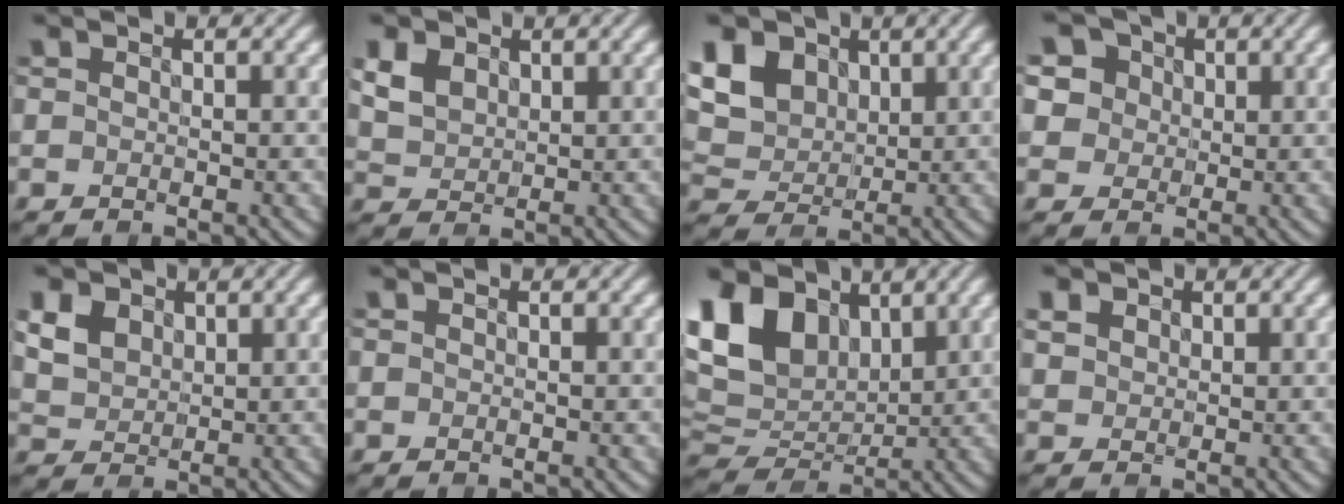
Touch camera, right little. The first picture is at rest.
{"total": 2.7, "force": [1.0, 2.1, 1.5], "torque": [-0.046, 0.000, 0.027]}
{"total": 6.5, "force": [2.8, 4.7, 3.5], "torque": [-0.107, 0.008, 0.054]}
{"total": 5.5, "force": [2.2, 4.6, 1.9], "torque": [-0.058, 0.008, 0.033]}
{"total": 3.6, "force": [1.3, 2.8, 1.9], "torque": [-0.064, 0.001, 0.030]}
{"total": 0.0}
{"total": 9.0, "force": [3.4, 6.0, 5.7], "torque": [-0.148, 0.005, 0.063]}
{"total": 0.9, "force": [0.4, 0.8, -0.1], "torque": [-0.007, -0.002, 0.014]}